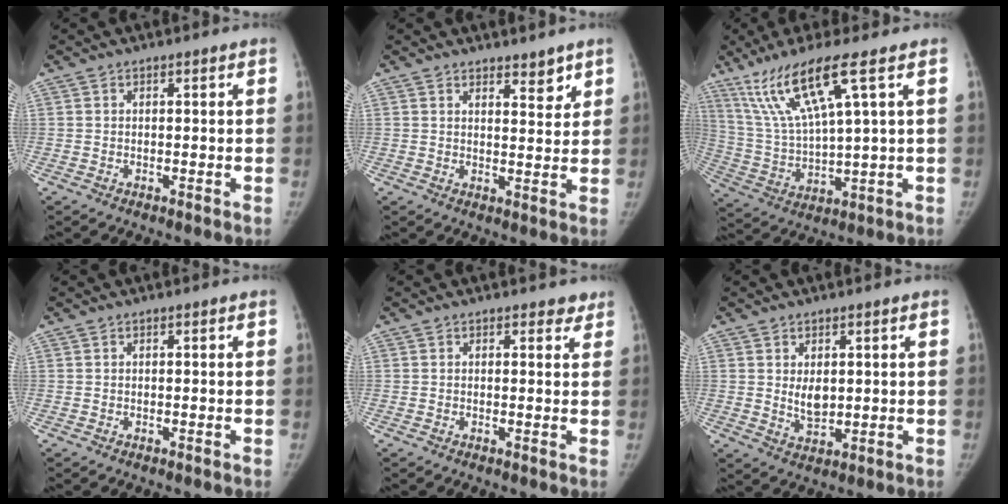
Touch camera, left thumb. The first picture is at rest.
{"total": 3.8, "force": [3.0, 1.6, 1.7], "torque": [0.000, -0.022, 0.044]}
{"total": 13.8, "force": [7.6, 1.3, 11.4], "torque": [-0.247, -0.028, 0.160]}
{"total": 0.0}
{"total": 1.8, "force": [1.5, 1.1, 0.3], "torque": [0.022, -0.007, 0.010]}
{"total": 4.3, "force": [0.9, 2.7, 3.2], "torque": [-0.039, -0.014, 0.024]}